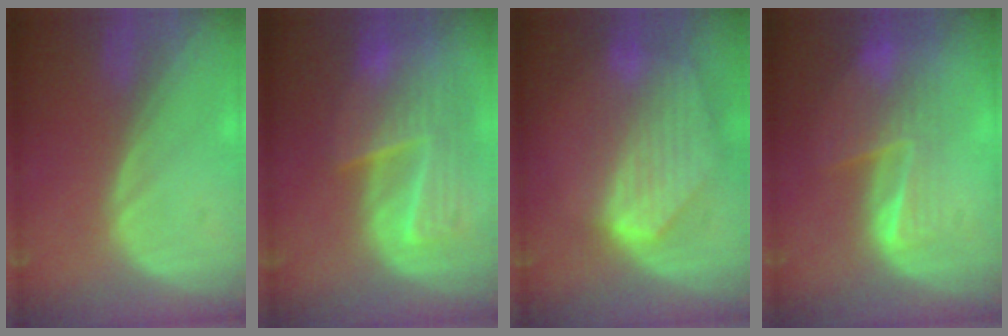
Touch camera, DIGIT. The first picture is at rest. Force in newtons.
{"total": 9.9, "press": 8.6, "slide": 5.0}
{"total": 9.2, "press": 8.0, "slide": 4.5}
{"total": 7.7, "press": 6.8, "slide": 3.6}